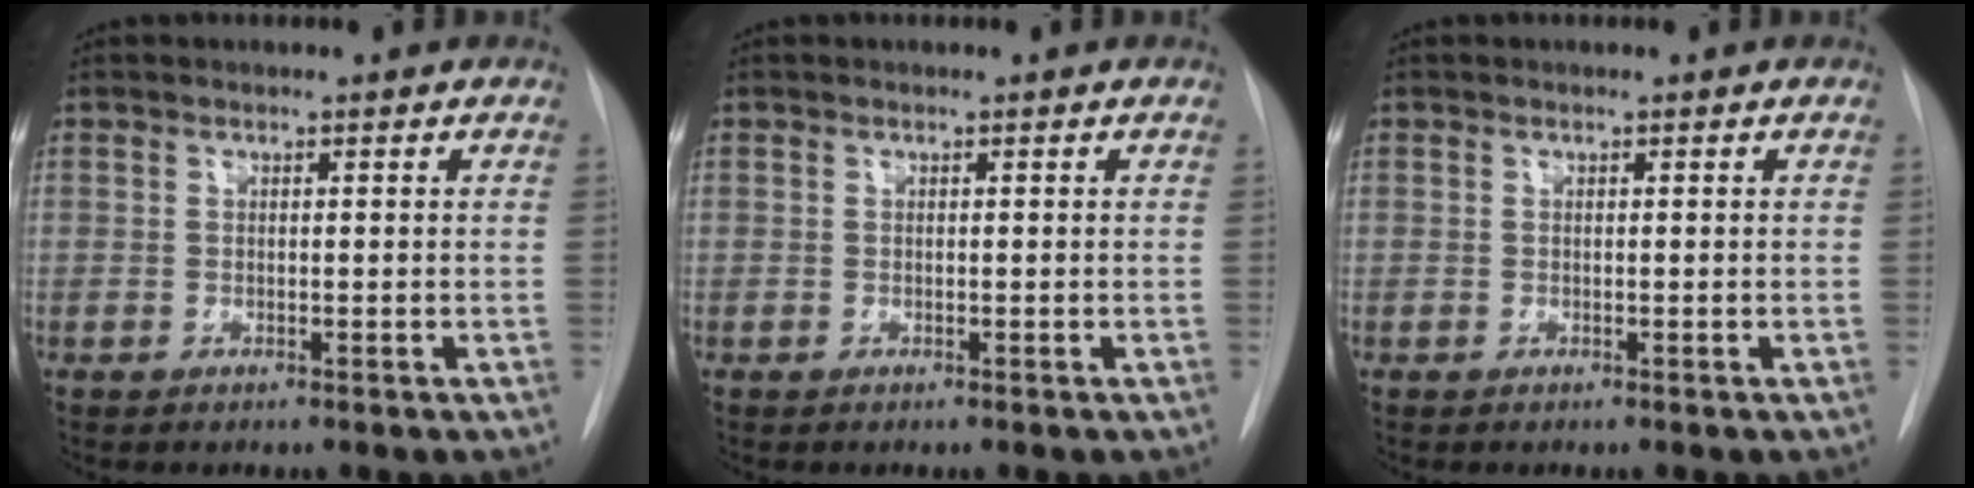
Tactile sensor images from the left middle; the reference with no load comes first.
{"total": 0.0}
{"total": 0.0}